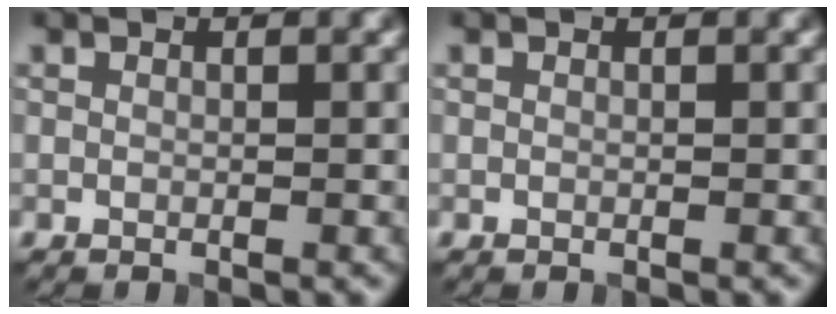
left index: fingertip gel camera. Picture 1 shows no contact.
{"total": 0.0}